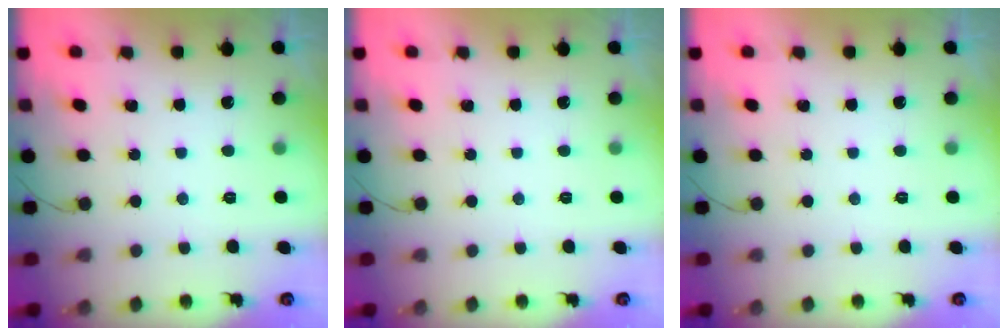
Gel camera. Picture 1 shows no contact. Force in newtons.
{"total": 0.0}
{"total": 0.0}